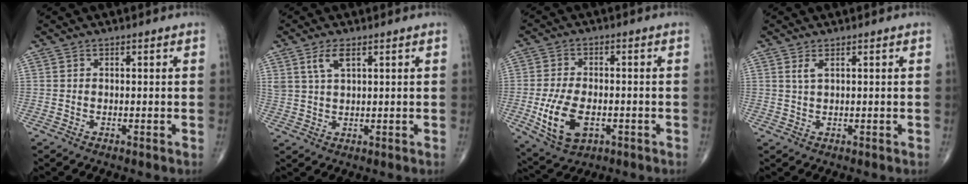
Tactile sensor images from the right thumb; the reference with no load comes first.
{"total": 4.1, "force": [2.2, 1.6, 3.0], "torque": [-0.061, -0.006, 0.048]}
{"total": 10.5, "force": [-2.7, 6.0, 8.1], "torque": [-0.156, 0.001, -0.037]}
{"total": 1.6, "force": [0.9, 0.5, 1.3], "torque": [-0.030, 0.000, 0.022]}